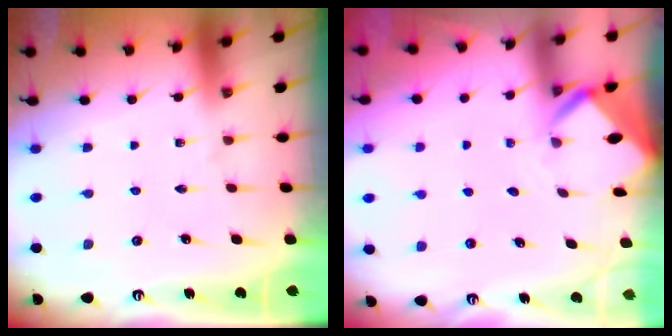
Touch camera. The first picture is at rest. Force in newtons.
{"total": 3.2, "press": 3.2, "slide": 0.2}